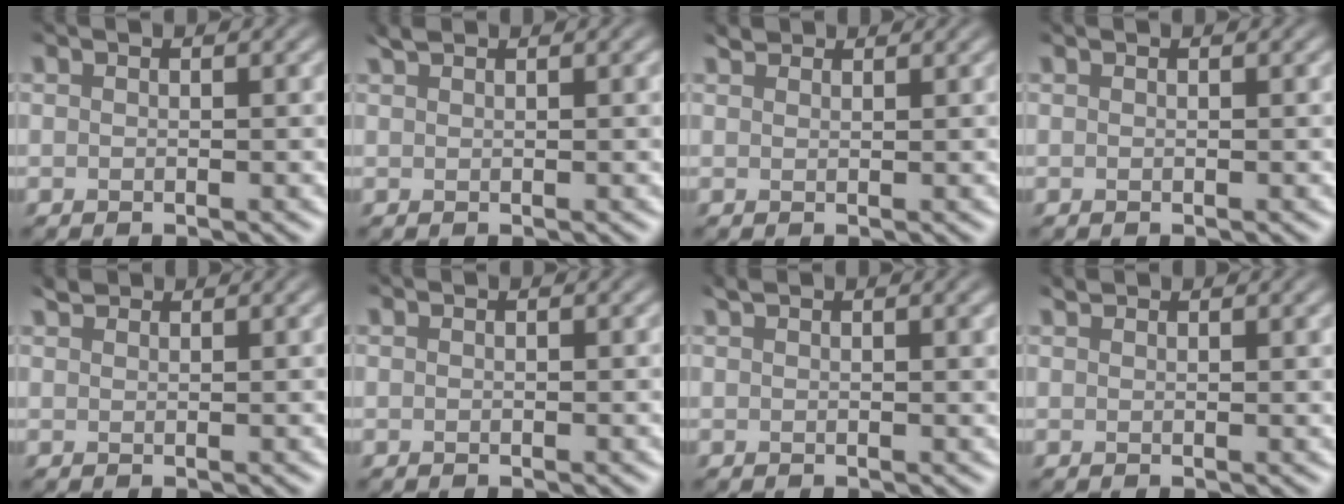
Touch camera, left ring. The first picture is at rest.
{"total": 1.5, "force": [1.0, 0.3, 1.0], "torque": [-0.014, 0.001, 0.017]}
{"total": 1.7, "force": [1.6, 0.4, 0.3], "torque": [-0.009, 0.004, 0.027]}
{"total": 0.0}
{"total": 1.3, "force": [1.3, 0.3, 0.2], "torque": [-0.007, 0.006, 0.025]}
{"total": 0.0}
{"total": 1.8, "force": [1.2, 0.4, 1.3], "torque": [-0.012, 0.003, 0.016]}
{"total": 1.2, "force": [1.2, 0.2, 0.3], "torque": [-0.004, 0.004, 0.020]}